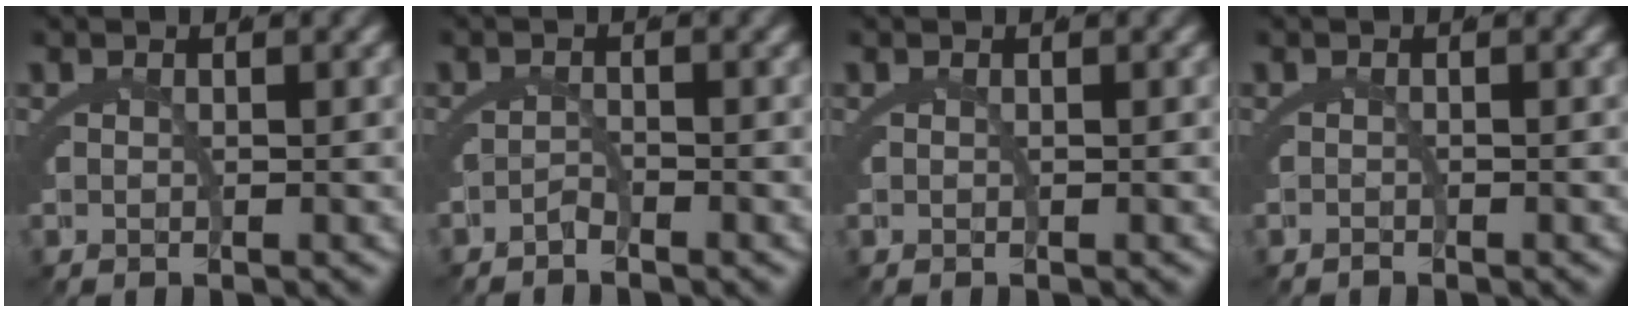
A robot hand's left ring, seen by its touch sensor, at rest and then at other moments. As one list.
[{"total": 1.2, "force": [-1.2, -0.2, 0.2], "torque": [-0.002, -0.008, -0.021]}, {"total": 0.0}, {"total": 0.7, "force": [-0.5, -0.5, -0.1], "torque": [0.007, -0.007, -0.007]}]